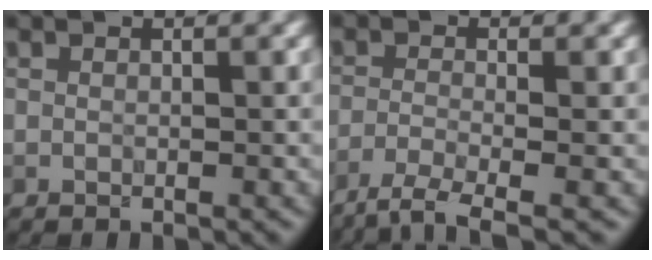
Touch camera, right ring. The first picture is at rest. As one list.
[{"total": 3.9, "force": [-3.0, 0.7, 2.5], "torque": [-0.048, -0.006, -0.067]}]